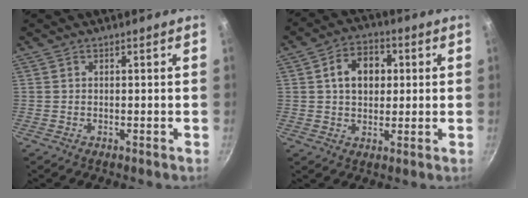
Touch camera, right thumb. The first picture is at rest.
{"total": 9.0, "force": [1.6, 6.6, 5.9], "torque": [-0.067, 0.011, 0.017]}